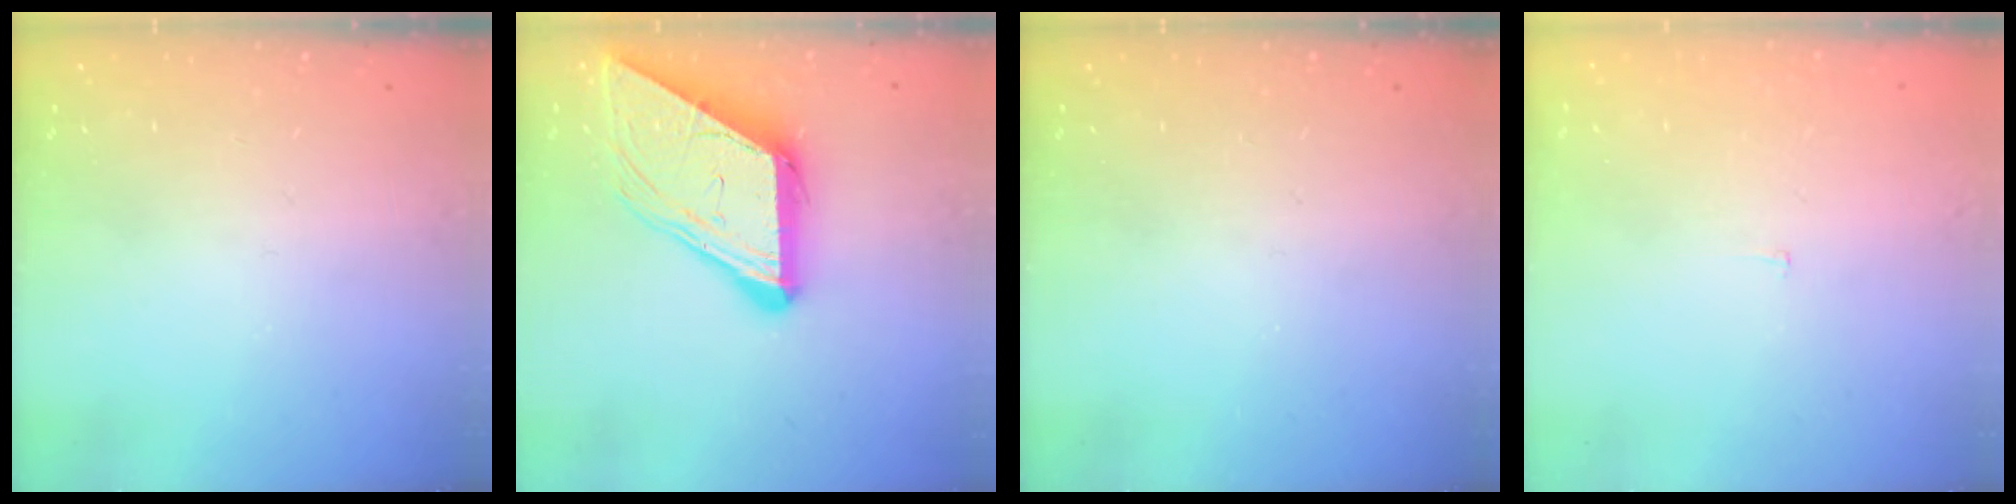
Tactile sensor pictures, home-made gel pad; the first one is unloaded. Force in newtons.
{"total": 11.5, "press": 11.4, "slide": 1.1}
{"total": 0.0}
{"total": 1.9, "press": 1.9, "slide": 0.1}